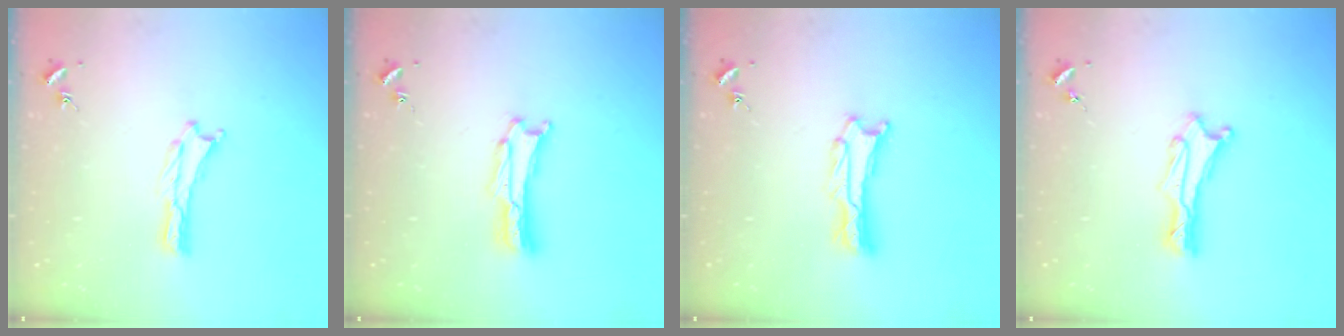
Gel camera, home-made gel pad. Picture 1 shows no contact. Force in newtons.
{"total": 1.4, "press": 1.4, "slide": 0.0}
{"total": 1.2, "press": 1.2, "slide": 0.1}
{"total": 1.3, "press": 1.2, "slide": 0.1}